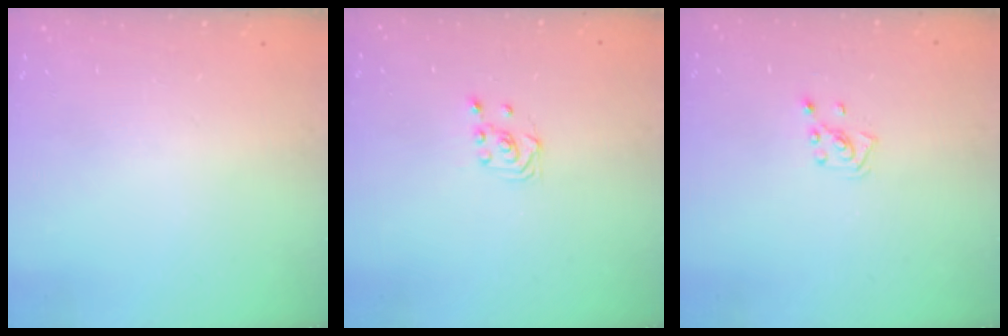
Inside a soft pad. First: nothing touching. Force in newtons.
{"total": 2.9, "press": 2.6, "slide": 1.4}
{"total": 2.6, "press": 2.6, "slide": 0.5}